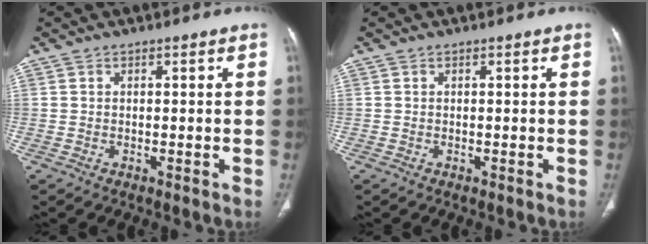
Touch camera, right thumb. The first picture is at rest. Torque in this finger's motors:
{"motor_torque": [-0.01, 0.01, 0.01, 0.01, 0.00]}